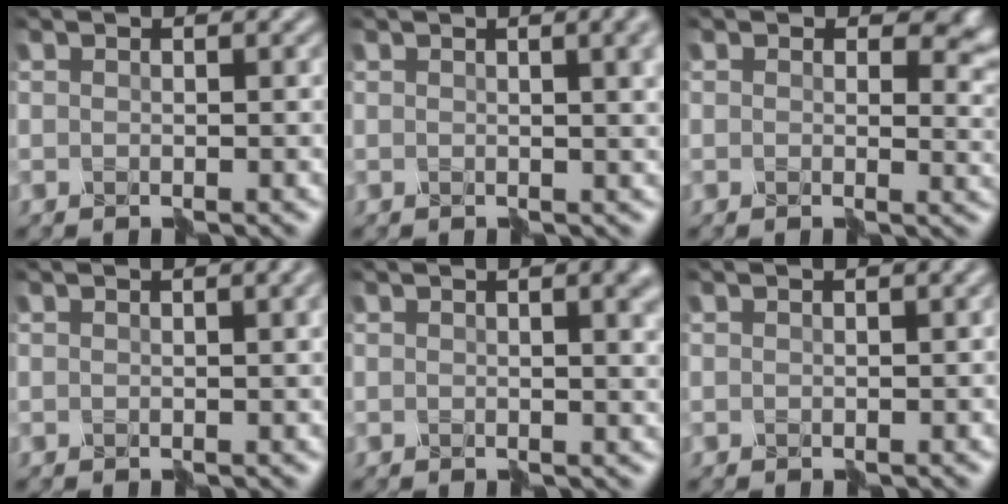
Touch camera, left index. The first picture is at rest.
{"total": 7.8, "force": [2.3, 4.0, 6.3], "torque": [-0.038, 0.024, 0.023]}
{"total": 4.1, "force": [1.3, 2.9, 2.6], "torque": [-0.024, -0.003, 0.013]}
{"total": 3.7, "force": [0.9, 1.8, 3.1], "torque": [-0.015, 0.011, 0.016]}
{"total": 7.3, "force": [2.4, 3.6, 5.9], "torque": [-0.041, 0.021, 0.029]}
{"total": 1.4, "force": [-0.5, 0.6, 1.1], "torque": [-0.009, 0.002, -0.005]}